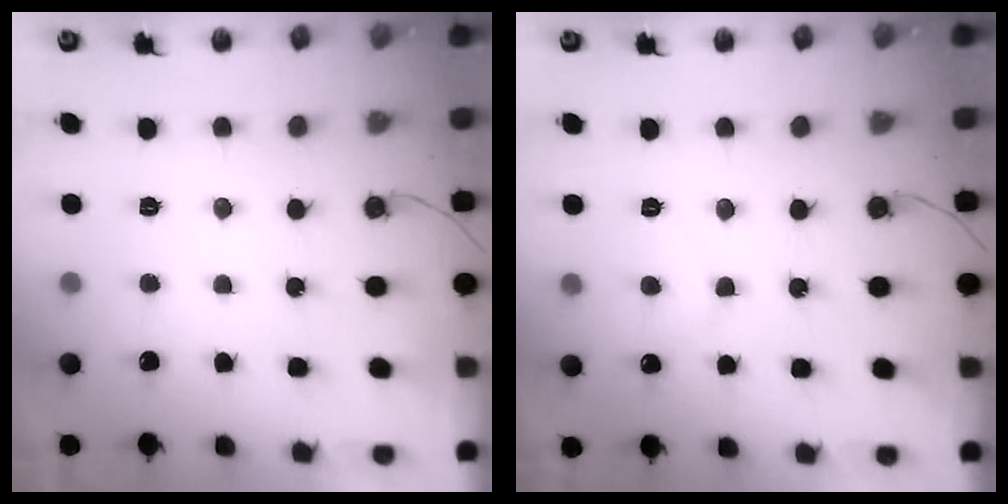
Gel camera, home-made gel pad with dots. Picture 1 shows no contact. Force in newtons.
{"total": 5.5, "press": 5.5, "slide": 0.5}